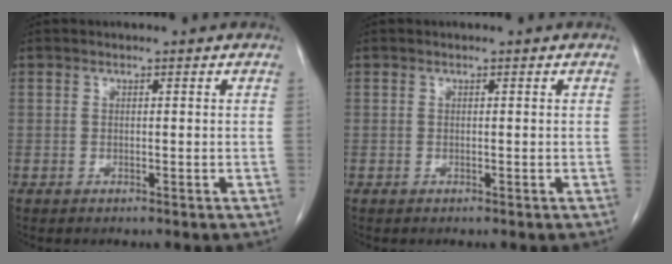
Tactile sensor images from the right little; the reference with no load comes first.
{"total": 0.0}